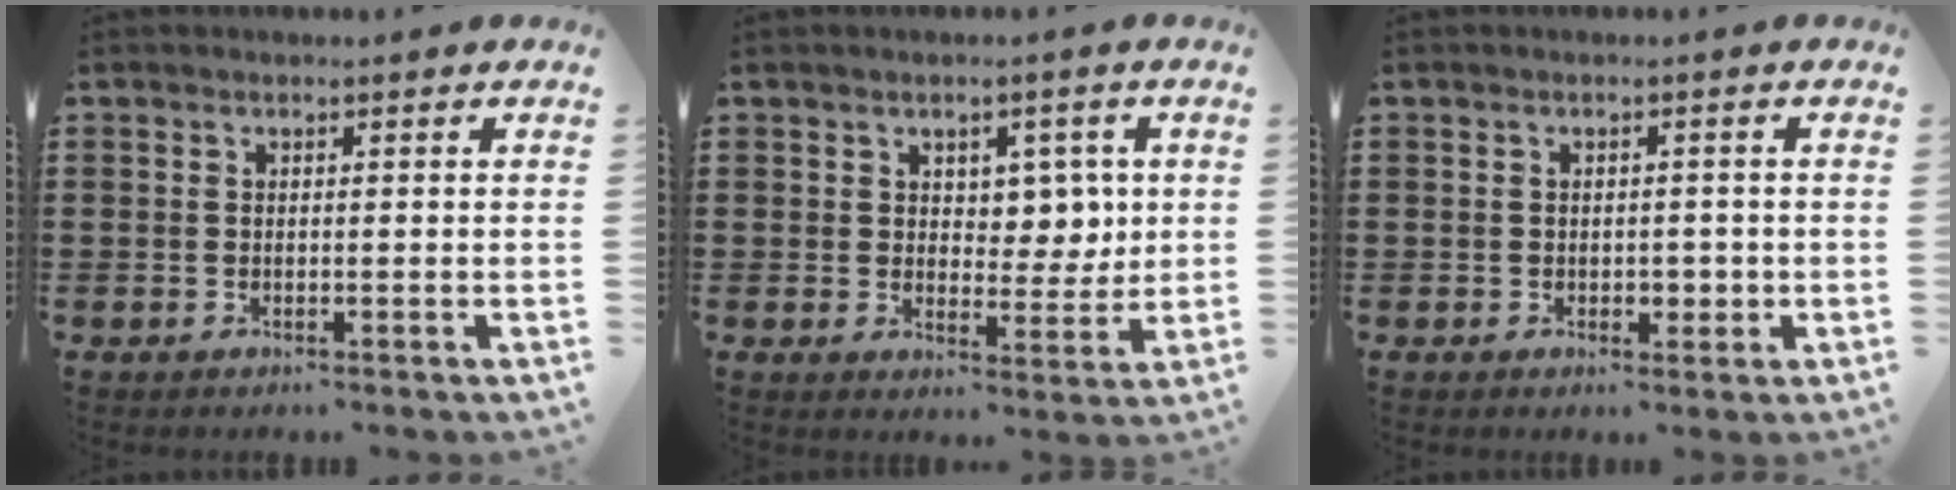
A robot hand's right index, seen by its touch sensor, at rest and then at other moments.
{"total": 4.8, "force": [2.1, 3.6, 2.3], "torque": [-0.036, 0.004, 0.032]}
{"total": 2.2, "force": [-0.4, 1.4, 1.7], "torque": [-0.031, 0.003, -0.008]}